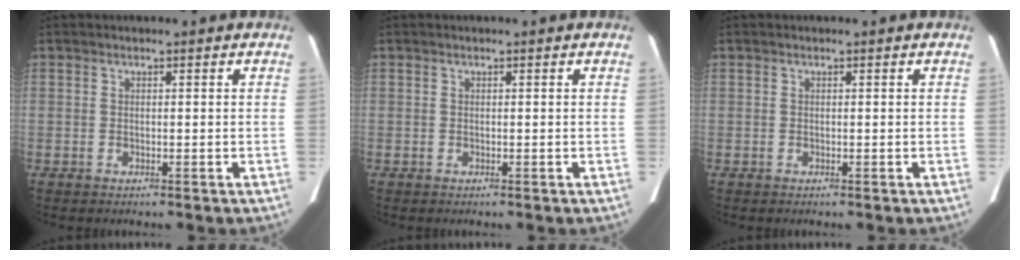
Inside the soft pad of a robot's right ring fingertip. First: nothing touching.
{"total": 0.0}
{"total": 0.0}